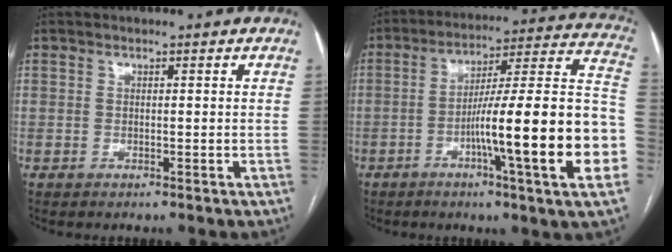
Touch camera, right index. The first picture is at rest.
{"total": 22.4, "force": [-6.3, -0.1, 21.5], "torque": [-0.254, 0.008, -0.100]}